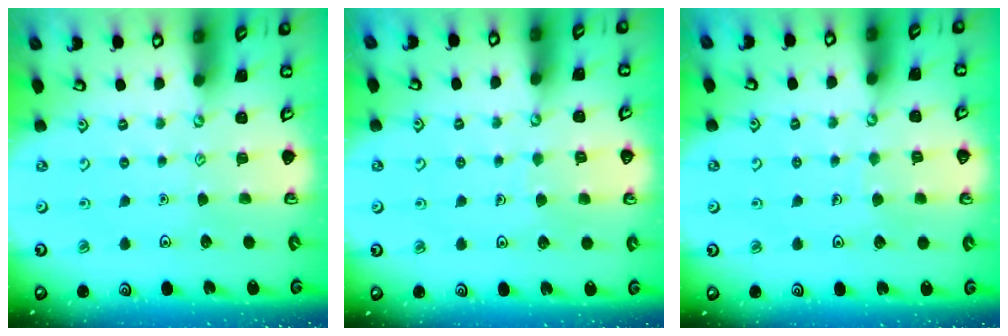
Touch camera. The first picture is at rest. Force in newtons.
{"total": 3.5, "press": 3.5, "slide": 0.1}
{"total": 4.0, "press": 4.0, "slide": 0.4}